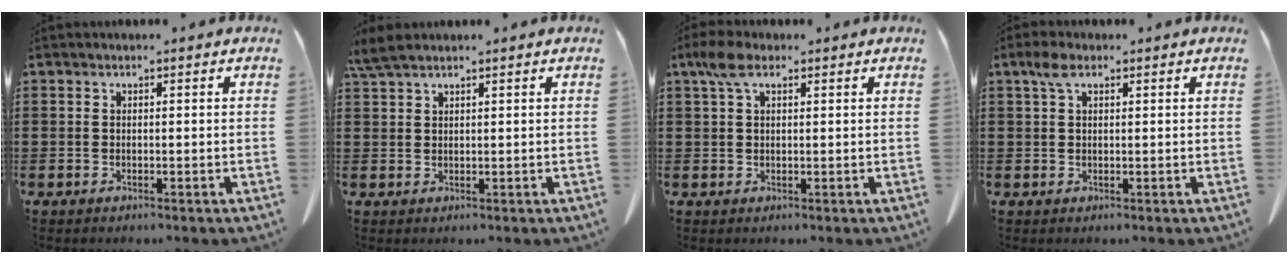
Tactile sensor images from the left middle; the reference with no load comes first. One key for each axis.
{"total": 2.9, "fx": 2.2, "fy": 0.5, "fz": 1.8, "tx": -0.042, "ty": 0.001, "tz": 0.042}
{"total": 4.1, "fx": 1.8, "fy": 2.0, "fz": 3.1, "tx": -0.069, "ty": 0.010, "tz": 0.032}
{"total": 2.7, "fx": 1.2, "fy": 1.3, "fz": 2.0, "tx": -0.046, "ty": 0.007, "tz": 0.022}